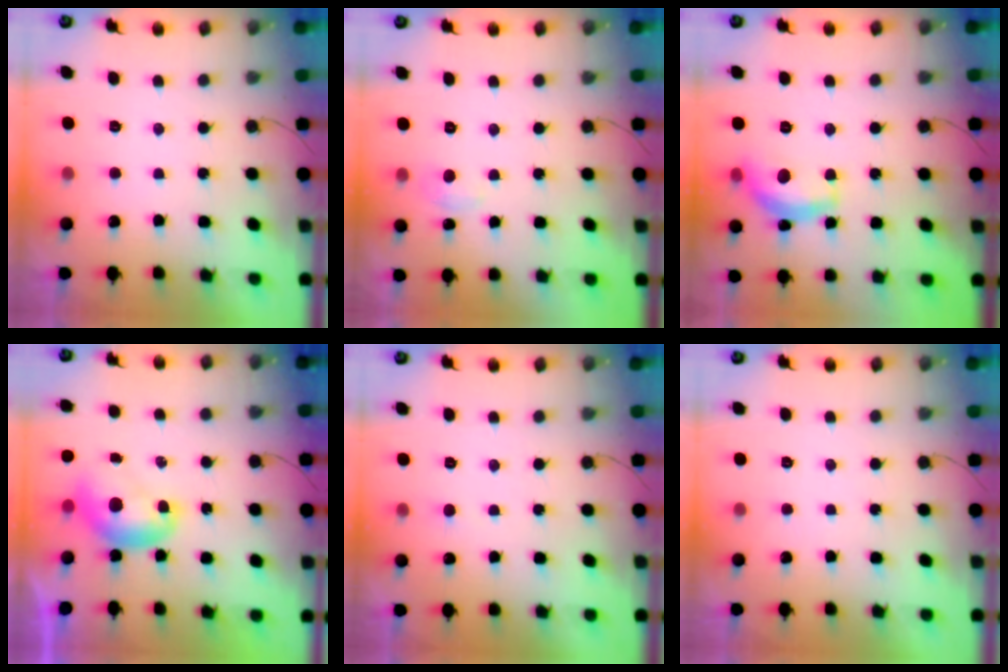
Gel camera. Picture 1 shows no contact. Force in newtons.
{"total": 3.4, "press": 3.4, "slide": 0.4}
{"total": 12.7, "press": 12.7, "slide": 0.7}
{"total": 7.0, "press": 7.0, "slide": 0.3}
{"total": 2.9, "press": 2.9, "slide": 0.3}
{"total": 0.0}